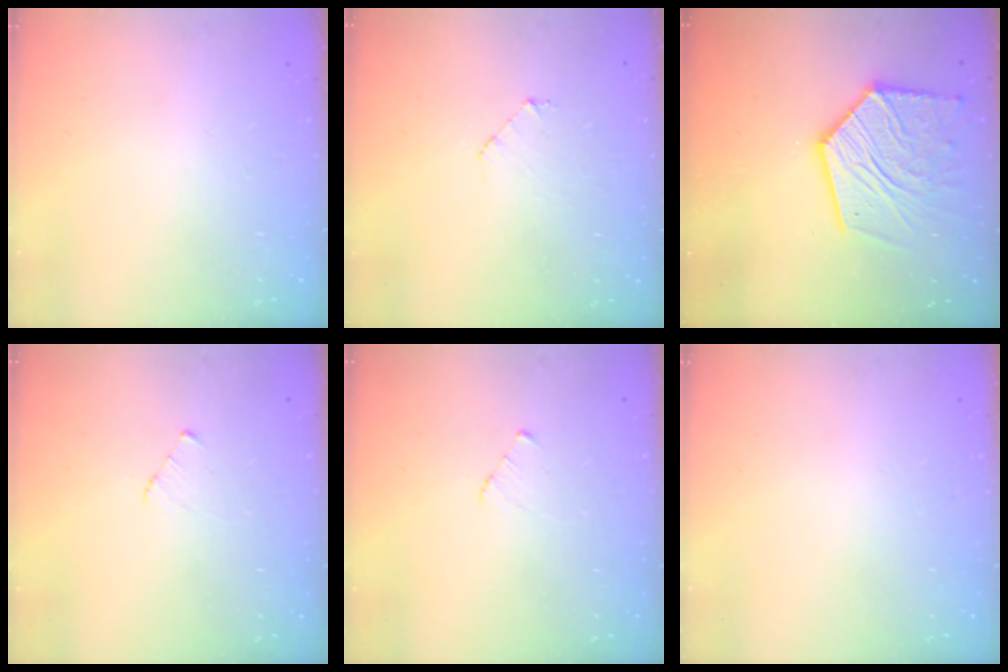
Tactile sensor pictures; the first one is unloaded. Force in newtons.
{"total": 3.8, "press": 3.8, "slide": 0.3}
{"total": 18.9, "press": 18.8, "slide": 1.9}
{"total": 2.9, "press": 2.8, "slide": 0.3}
{"total": 2.9, "press": 2.8, "slide": 0.3}
{"total": 0.0}